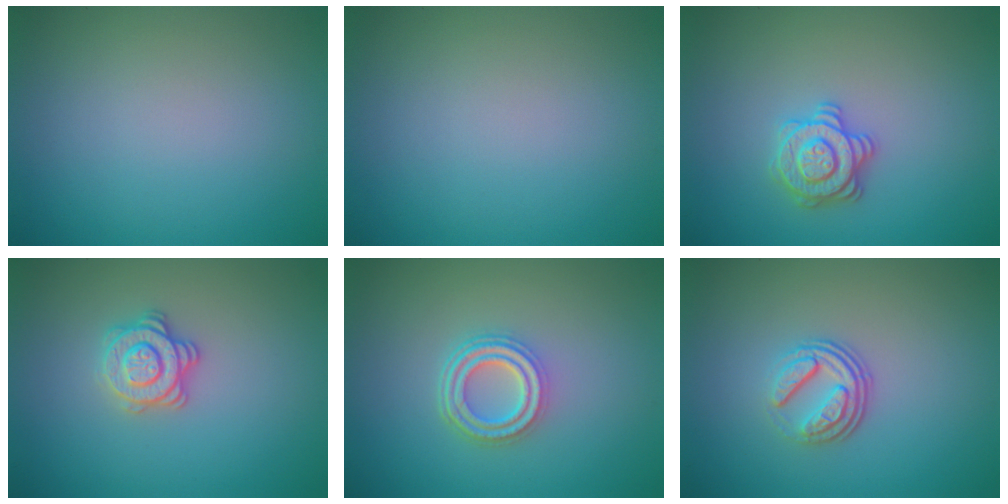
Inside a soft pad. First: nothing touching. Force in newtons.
{"total": 0.0}
{"total": 2.9, "press": 2.8, "slide": 0.4}
{"total": 2.8, "press": 2.6, "slide": 1.0}
{"total": 4.1, "press": 3.1, "slide": 2.6}
{"total": 3.6, "press": 2.5, "slide": 2.6}